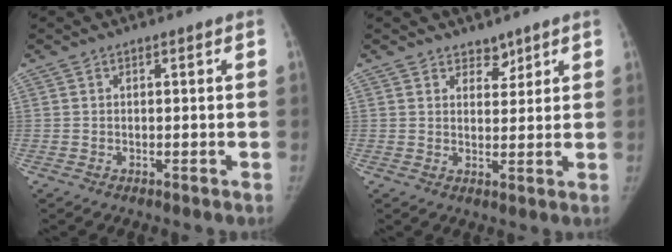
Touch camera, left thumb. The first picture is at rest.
{"total": 3.0, "force": [2.4, 1.7, 0.6], "torque": [0.014, -0.017, 0.035]}